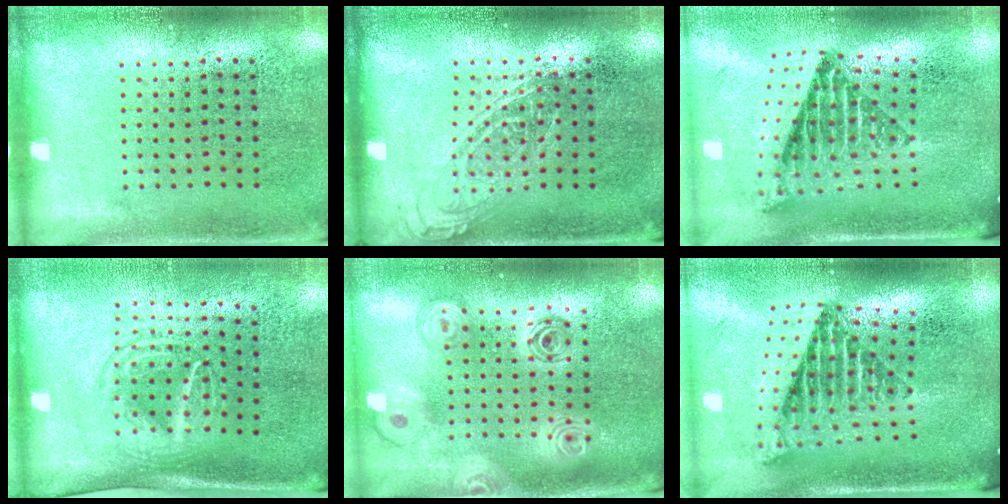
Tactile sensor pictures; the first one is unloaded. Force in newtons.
{"total": 1.0, "press": 1.0, "slide": 0.1}
{"total": 1.9, "press": 1.5, "slide": 1.2}
{"total": 1.6, "press": 1.3, "slide": 1.0}
{"total": 2.2, "press": 1.8, "slide": 1.4}
{"total": 2.7, "press": 1.7, "slide": 2.1}